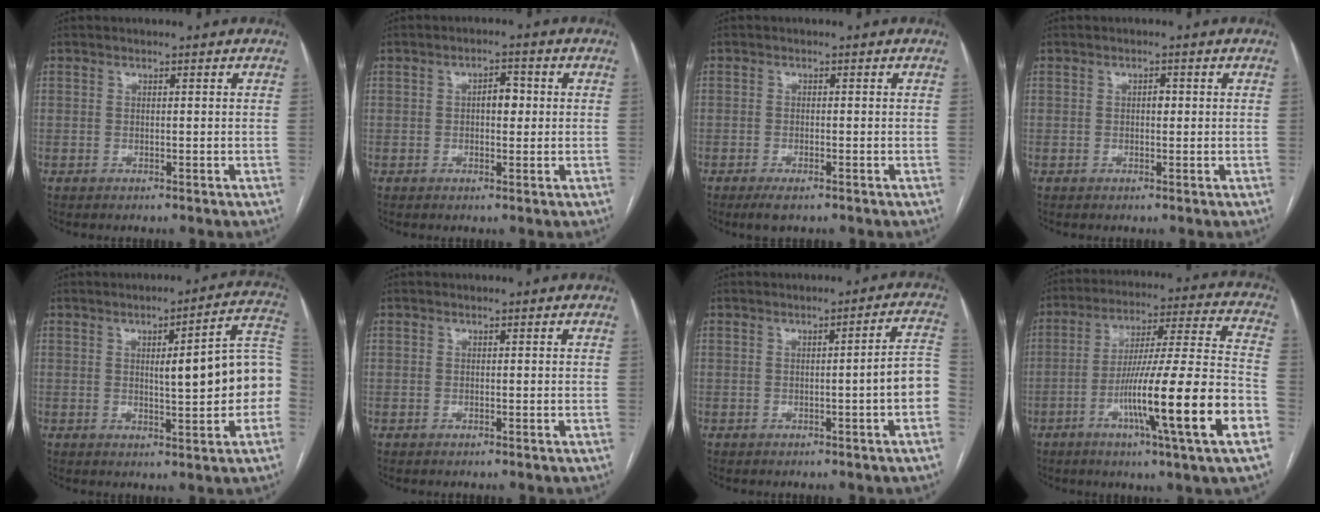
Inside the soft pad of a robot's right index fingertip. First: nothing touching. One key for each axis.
{"total": 3.0, "fx": 0.2, "fy": 1.5, "fz": 2.6, "tx": -0.037, "ty": 0.011, "tz": 0.002}
{"total": 2.6, "fx": -1.7, "fy": 0.5, "fz": 1.8, "tx": -0.034, "ty": -0.005, "tz": -0.028}
{"total": 1.1, "fx": 0.0, "fy": 0.6, "fz": 0.9, "tx": -0.010, "ty": 0.003, "tz": -0.001}
{"total": 11.5, "fx": -0.4, "fy": 1.9, "fz": 11.3, "tx": -0.135, "ty": 0.029, "tz": -0.005}
{"total": 0.0}
{"total": 5.7, "fx": -1.4, "fy": -0.3, "fz": 5.5, "tx": -0.057, "ty": 0.014, "tz": -0.022}
{"total": 20.1, "fx": -7.5, "fy": -0.9, "fz": 18.6, "tx": -0.294, "ty": -0.014, "tz": -0.125}